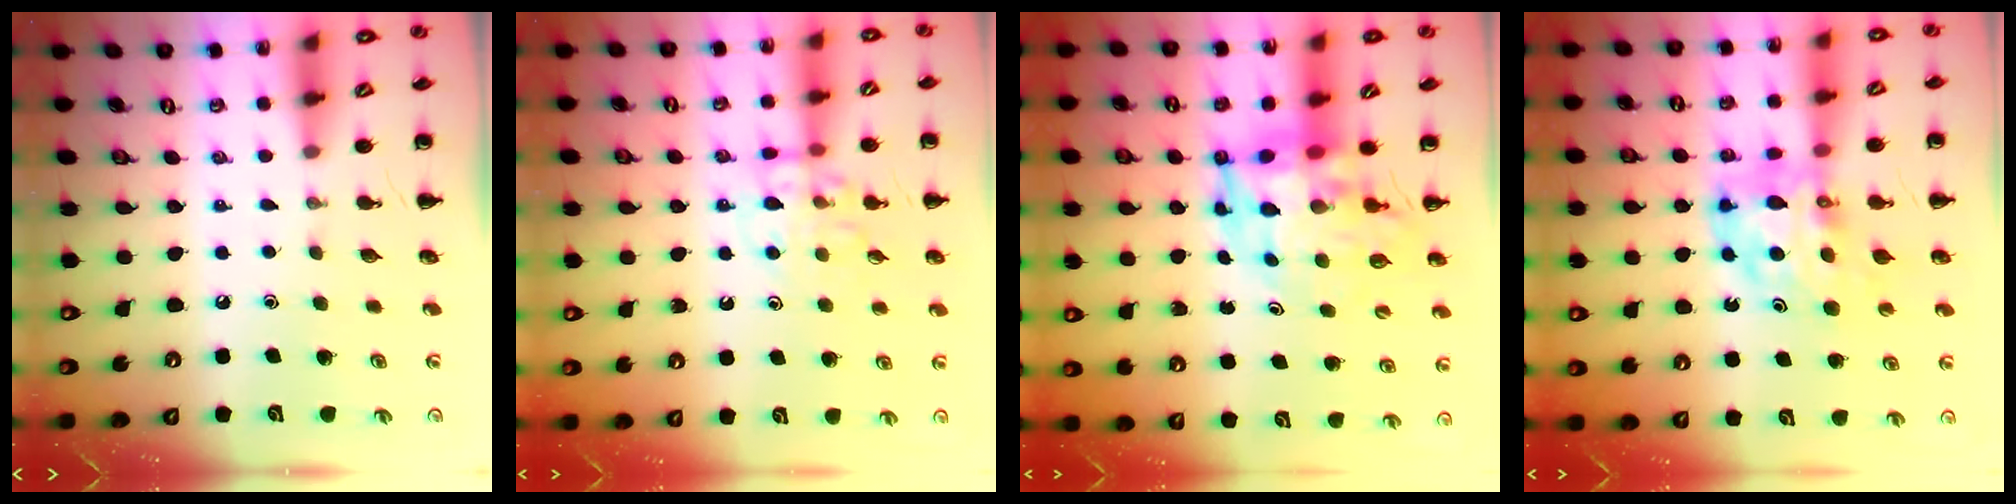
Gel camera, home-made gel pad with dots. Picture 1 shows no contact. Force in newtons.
{"total": 12.1, "press": 12.0, "slide": 1.5}
{"total": 8.5, "press": 8.1, "slide": 2.7}
{"total": 10.3, "press": 9.8, "slide": 3.1}